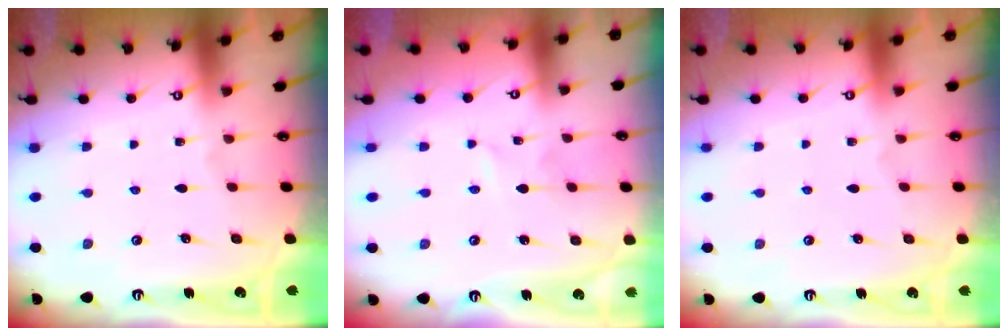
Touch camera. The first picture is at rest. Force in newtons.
{"total": 0.0}
{"total": 0.0}